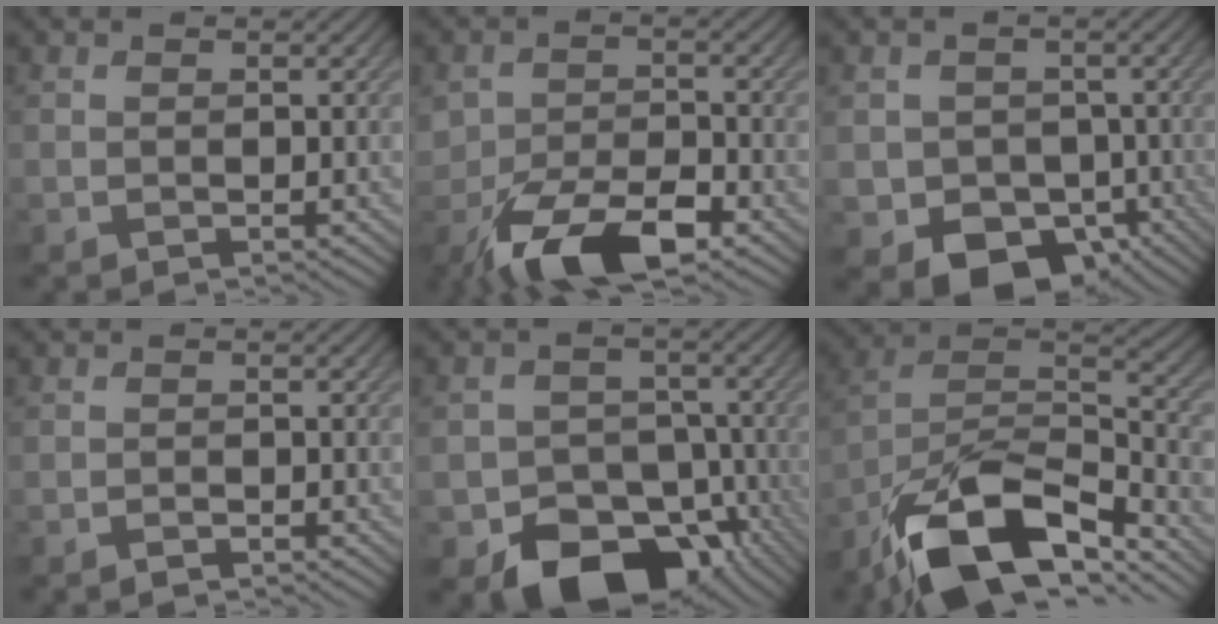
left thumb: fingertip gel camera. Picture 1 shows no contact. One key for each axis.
{"total": 9.6, "fx": -5.8, "fy": 4.3, "fz": 6.4, "tx": -0.120, "ty": -0.012, "tz": -0.106}
{"total": 7.4, "fx": -3.4, "fy": 5.7, "fz": 3.2, "tx": -0.058, "ty": -0.024, "tz": -0.059}
{"total": 1.0, "fx": -0.8, "fy": 0.2, "fz": 0.6, "tx": -0.010, "ty": 0.000, "tz": -0.015}
{"total": 12.4, "fx": -7.4, "fy": 8.2, "fz": 5.6, "tx": -0.075, "ty": -0.023, "tz": -0.119}
{"total": 16.8, "fx": -11.7, "fy": 6.5, "fz": 10.2, "tx": -0.222, "ty": -0.023, "tz": -0.202}